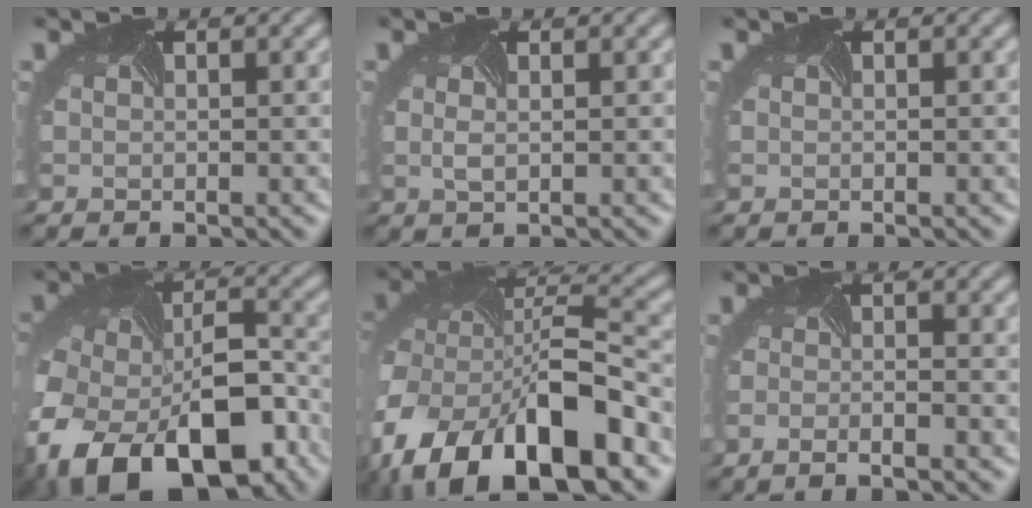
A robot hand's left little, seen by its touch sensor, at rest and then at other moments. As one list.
[{"total": 1.1, "force": [0.3, 0.5, 0.9], "torque": [-0.019, -0.003, 0.004]}, {"total": 0.0}, {"total": 14.9, "force": [-7.4, 8.8, 9.6], "torque": [-0.192, -0.052, -0.106]}, {"total": 17.0, "force": [-9.4, 8.7, 11.1], "torque": [-0.225, -0.025, -0.149]}, {"total": 1.8, "force": [-1.4, 0.1, 1.1], "torque": [-0.018, -0.015, -0.025]}]